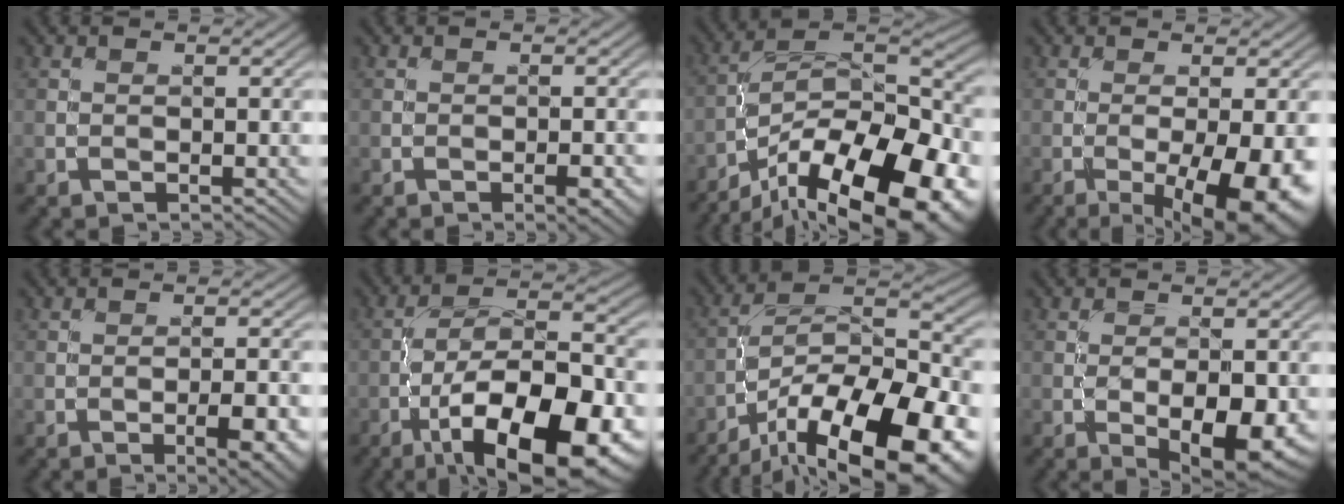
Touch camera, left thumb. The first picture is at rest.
{"total": 2.5, "force": [-1.2, 0.7, 2.1], "torque": [-0.034, 0.002, -0.019]}
{"total": 20.3, "force": [-13.7, 7.5, 12.9], "torque": [-0.186, -0.025, -0.210]}
{"total": 10.6, "force": [-3.9, 3.1, 9.4], "torque": [-0.142, -0.015, -0.045]}
{"total": 5.8, "force": [-2.7, 1.6, 4.9], "torque": [-0.075, 0.008, -0.028]}
{"total": 17.9, "force": [-8.7, 7.0, 14.0], "torque": [-0.221, -0.009, -0.141]}
{"total": 20.2, "force": [-13.3, 7.3, 13.4], "torque": [-0.201, -0.037, -0.210]}
{"total": 7.6, "force": [-2.1, 3.3, 6.6], "torque": [-0.103, -0.013, -0.021]}